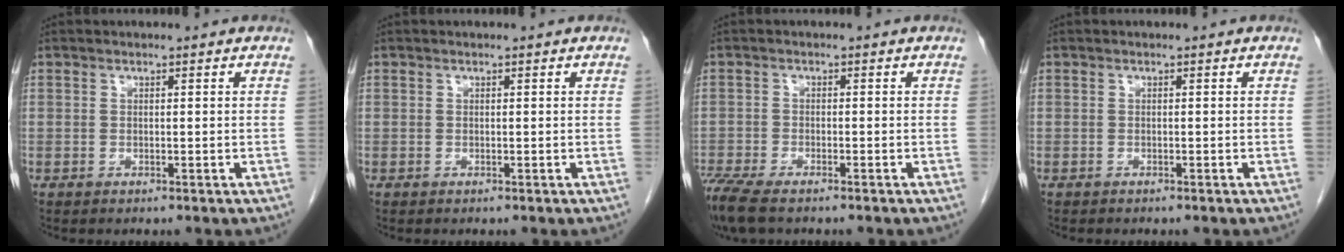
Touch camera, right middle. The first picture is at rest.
{"total": 0.0}
{"total": 6.2, "force": [-4.9, 1.2, 3.6], "torque": [-0.070, -0.016, -0.087]}
{"total": 0.7, "force": [-0.6, 0.2, 0.2], "torque": [-0.007, -0.001, -0.009]}